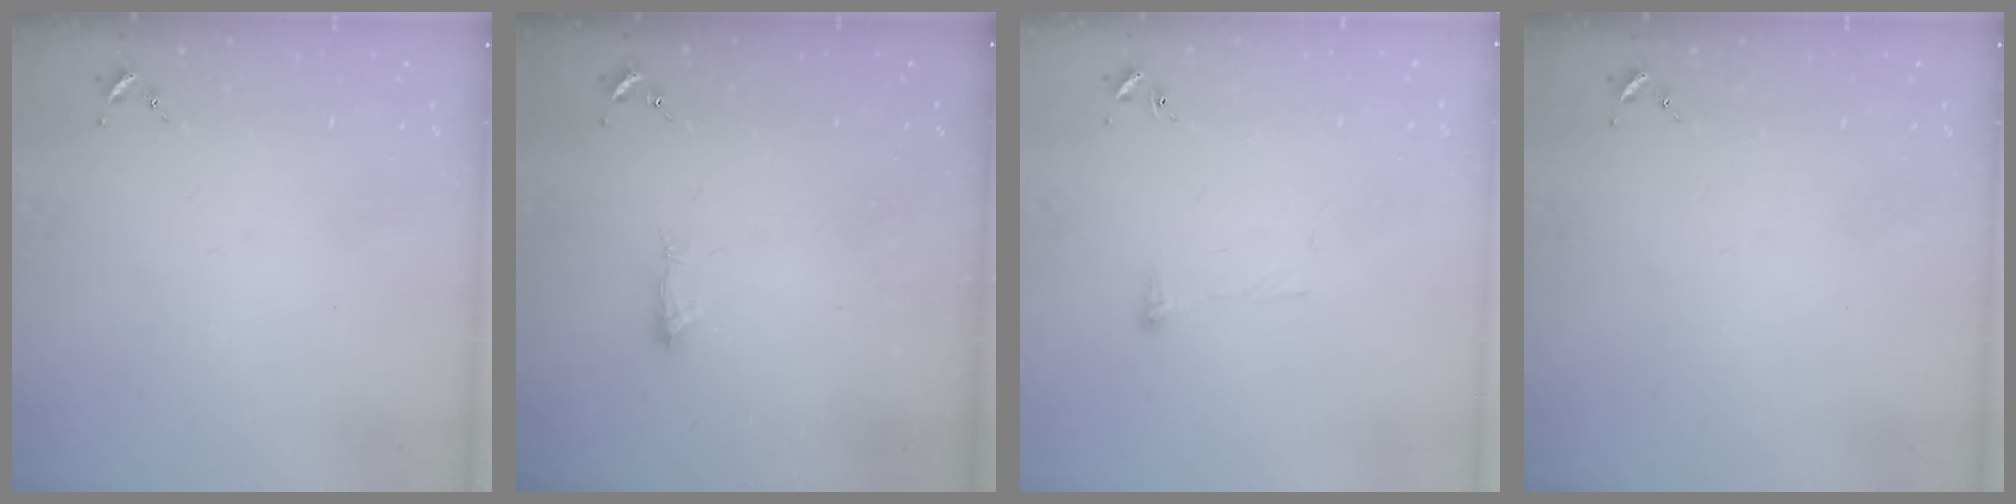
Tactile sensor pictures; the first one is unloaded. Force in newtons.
{"total": 4.5, "press": 4.4, "slide": 0.8}
{"total": 3.7, "press": 3.6, "slide": 0.7}
{"total": 0.0}